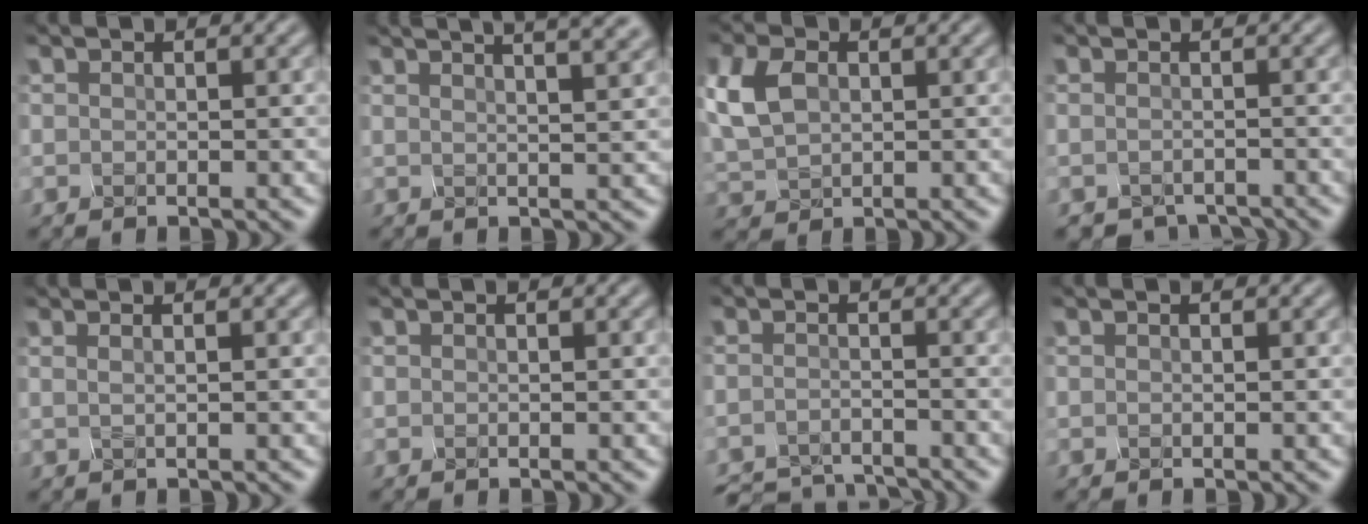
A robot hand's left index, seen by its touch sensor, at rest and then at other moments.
{"total": 8.6, "force": [5.0, 3.0, 6.2], "torque": [-0.038, 0.051, 0.043]}
{"total": 3.0, "force": [1.8, 2.0, 1.4], "torque": [-0.070, 0.011, 0.041]}
{"total": 3.4, "force": [-3.3, -0.1, -1.0], "torque": [0.005, -0.006, -0.034]}
{"total": 0.7, "force": [0.5, 0.0, 0.4], "torque": [-0.004, 0.006, -0.007]}
{"total": 0.0}
{"total": 5.5, "force": [-5.5, -0.3, -0.6], "torque": [-0.004, -0.014, -0.079]}
{"total": 0.0}